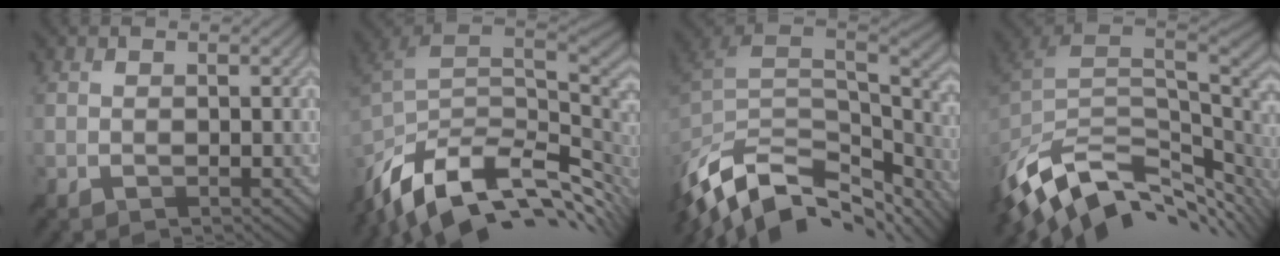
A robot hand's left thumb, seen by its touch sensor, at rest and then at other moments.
{"total": 14.0, "force": [-5.6, 7.1, 10.6], "torque": [-0.240, -0.006, -0.106]}
{"total": 14.4, "force": [-8.7, 6.8, 9.2], "torque": [-0.230, -0.016, -0.146]}
{"total": 13.4, "force": [-6.2, 7.1, 9.5], "torque": [-0.217, -0.018, -0.104]}